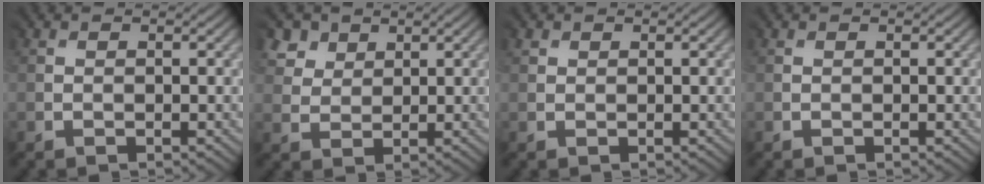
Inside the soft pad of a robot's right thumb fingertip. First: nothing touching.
{"total": 3.9, "force": [3.1, 2.3, -0.5], "torque": [-0.015, -0.005, 0.065]}
{"total": 1.3, "force": [1.0, 0.8, 0.0], "torque": [-0.002, -0.002, 0.017]}
{"total": 0.0}